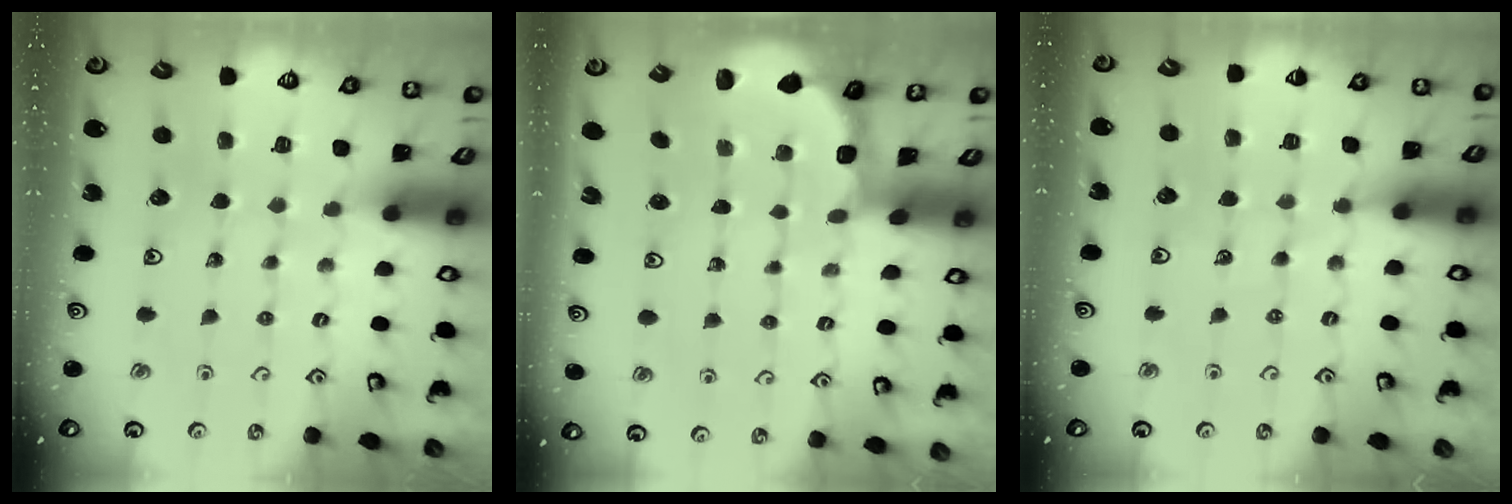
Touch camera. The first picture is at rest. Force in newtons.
{"total": 1.9, "press": 1.6, "slide": 1.0}
{"total": 5.8, "press": 5.5, "slide": 1.6}